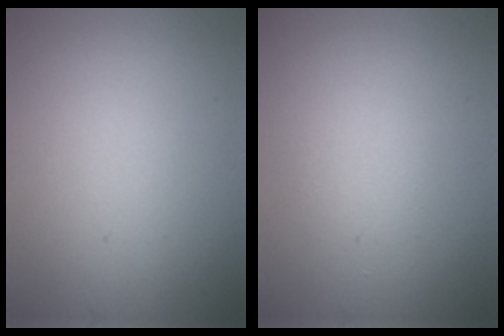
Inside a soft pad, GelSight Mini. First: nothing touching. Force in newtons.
{"total": 1.2, "press": 1.2, "slide": 0.1}